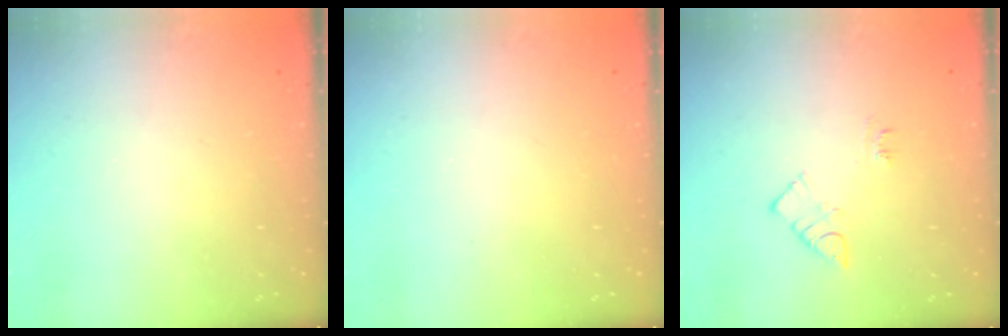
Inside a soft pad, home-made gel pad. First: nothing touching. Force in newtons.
{"total": 2.5, "press": 2.4, "slide": 0.4}
{"total": 5.6, "press": 5.5, "slide": 0.6}